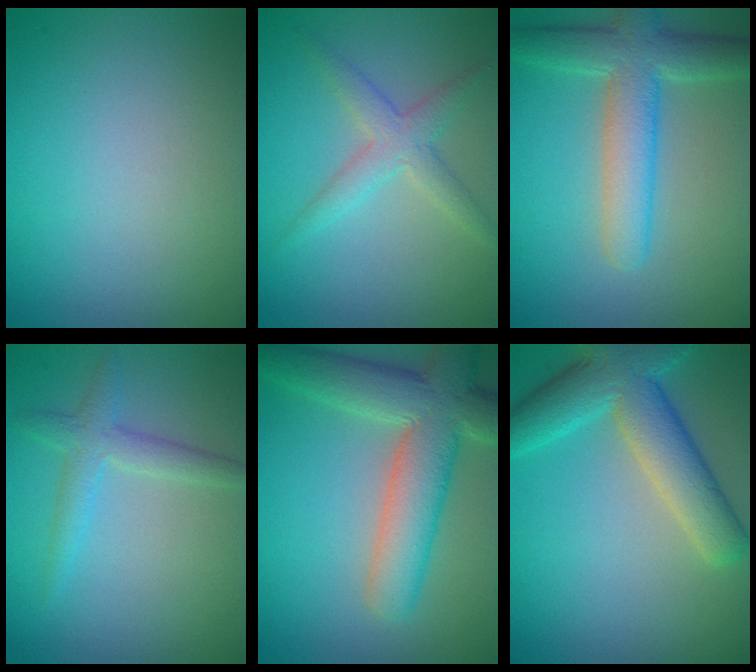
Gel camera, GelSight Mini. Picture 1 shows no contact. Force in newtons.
{"total": 2.8, "press": 2.8, "slide": 0.1}
{"total": 5.8, "press": 5.8, "slide": 0.2}
{"total": 1.8, "press": 1.8, "slide": 0.1}
{"total": 8.1, "press": 8.1, "slide": 0.6}
{"total": 6.8, "press": 6.8, "slide": 0.4}